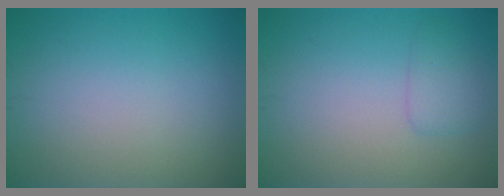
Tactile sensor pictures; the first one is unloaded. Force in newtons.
{"total": 1.7, "press": 1.7, "slide": 0.1}